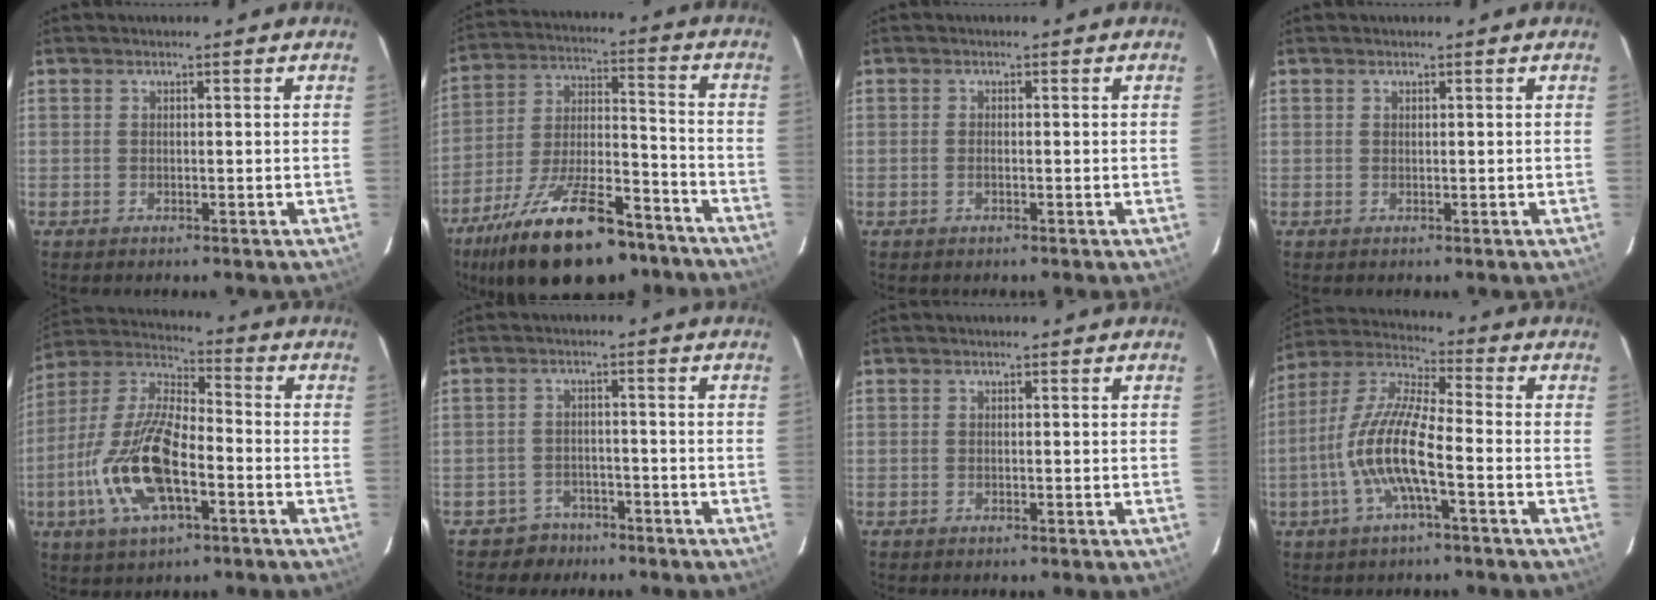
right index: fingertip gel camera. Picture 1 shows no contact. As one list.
[{"total": 24.0, "force": [-16.5, 9.3, 14.7], "torque": [-0.271, -0.011, -0.254]}, {"total": 0.9, "force": [-0.3, 0.4, 0.7], "torque": [-0.016, 0.001, -0.007]}, {"total": 0.0}, {"total": 17.4, "force": [-5.7, 7.0, 14.9], "torque": [-0.316, -0.007, -0.112]}, {"total": 5.2, "force": [-3.7, 3.7, -0.1], "torque": [-0.013, 0.023, -0.060]}, {"total": 0.0}, {"total": 12.9, "force": [-3.9, 2.5, 12.1], "torque": [-0.248, 0.002, -0.081]}]